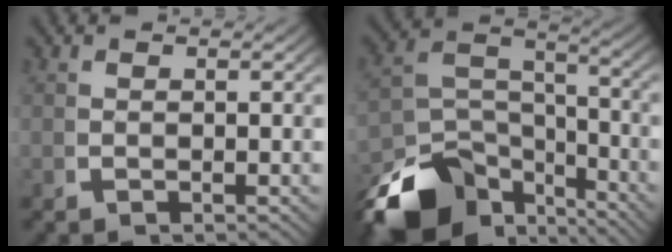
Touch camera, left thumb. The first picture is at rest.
{"total": 12.5, "force": [-5.2, 7.5, 8.6], "torque": [-0.155, -0.037, -0.080]}